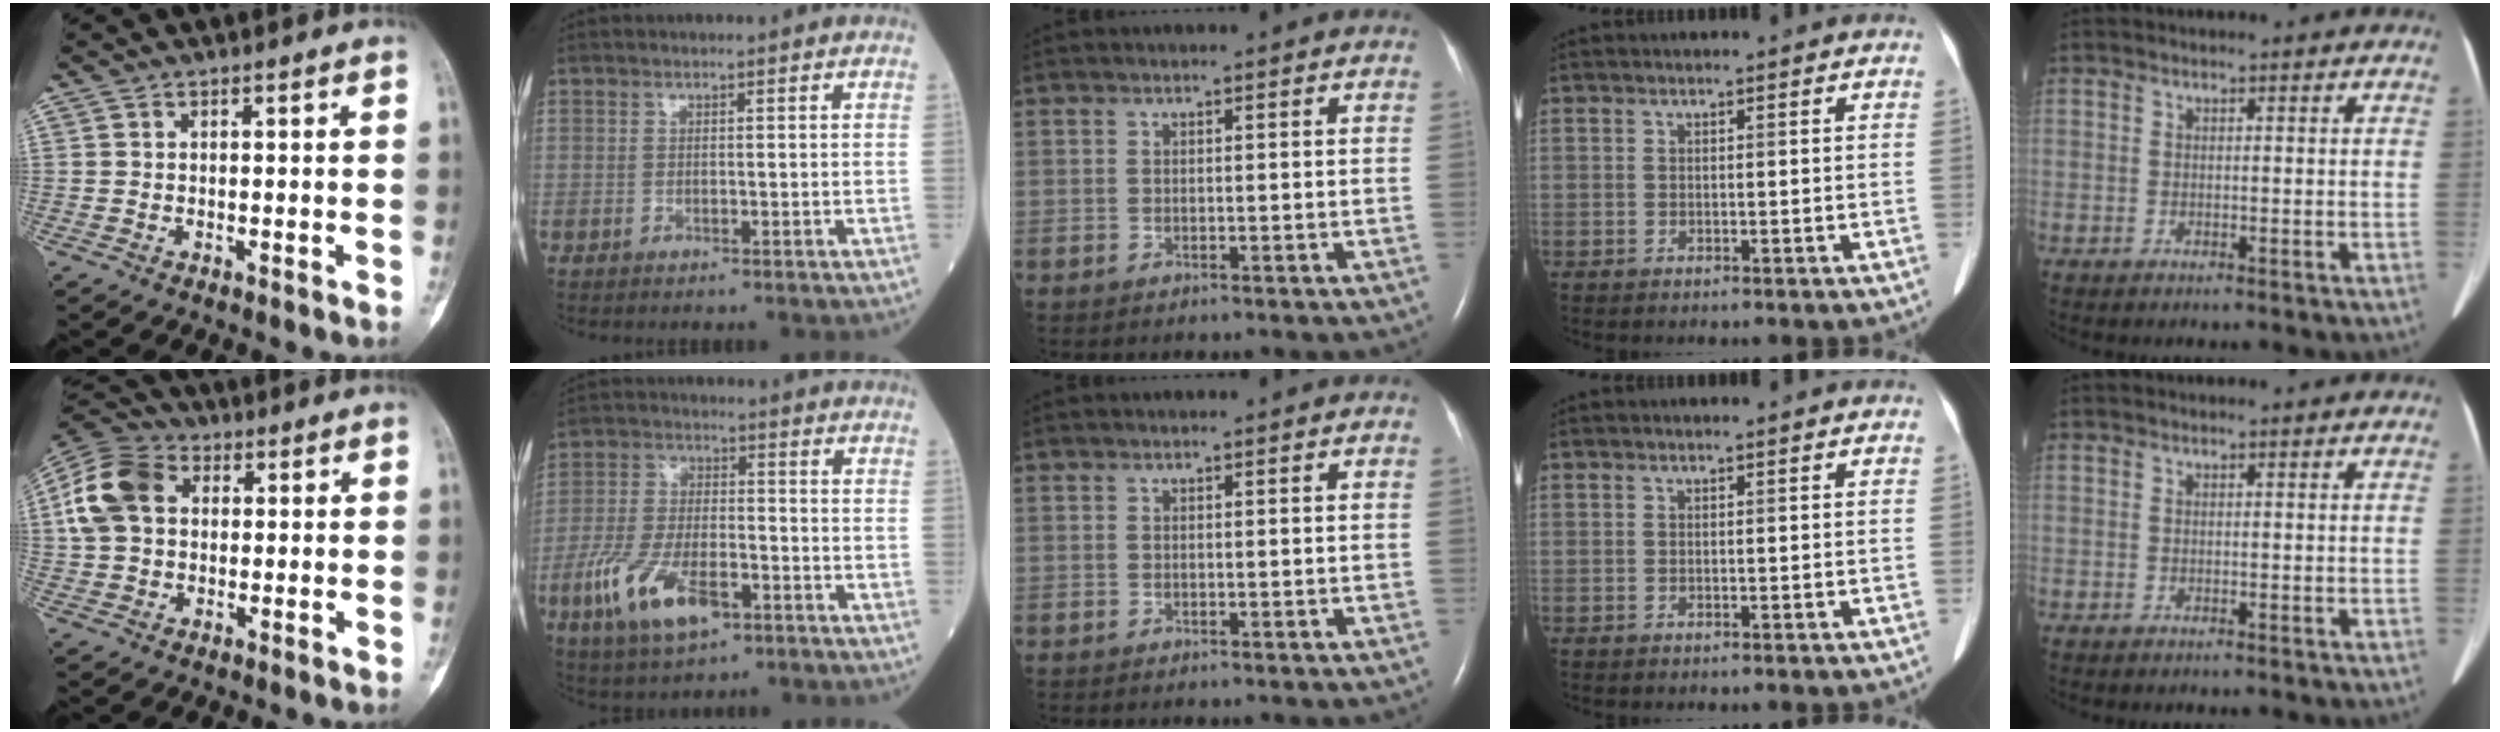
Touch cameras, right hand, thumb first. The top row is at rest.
{"thumb": {"total": 12.3, "force": [2.4, 9.1, 7.9], "torque": [-0.147, 0.025, 0.034]}, "index": {"total": 12.3, "force": [-5.7, 4.7, 9.8], "torque": [-0.206, -0.008, -0.100]}}